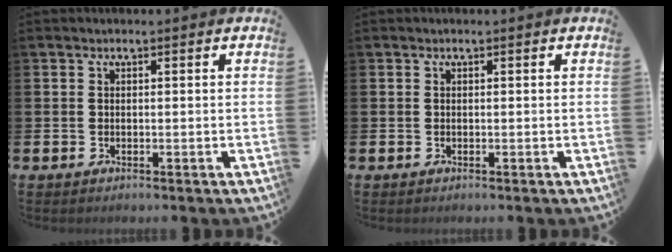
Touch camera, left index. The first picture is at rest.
{"total": 0.0}